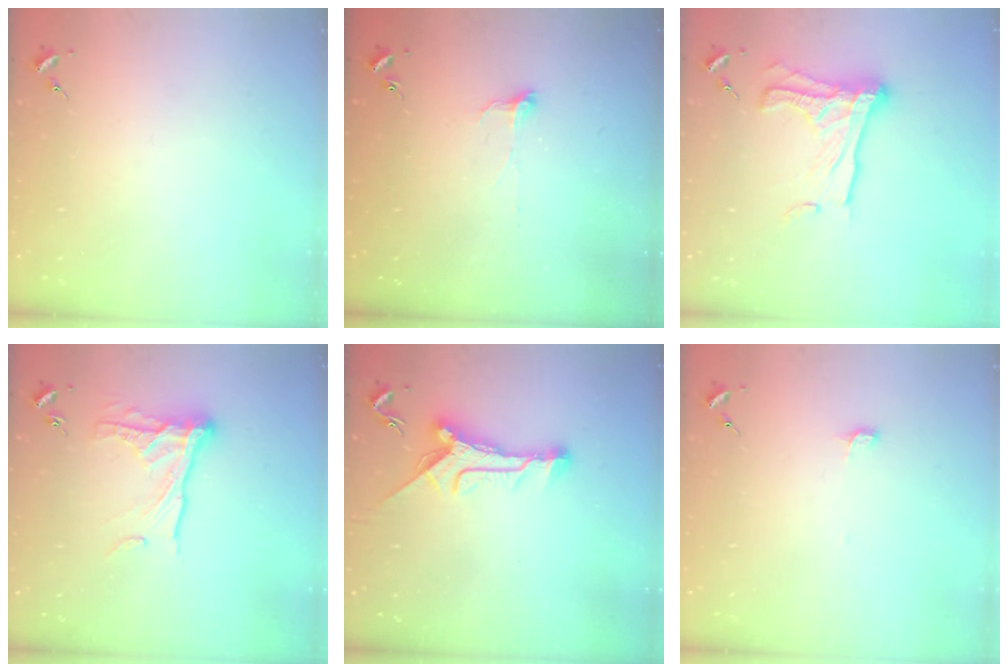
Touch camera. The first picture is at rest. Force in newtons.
{"total": 6.2, "press": 6.2, "slide": 0.5}
{"total": 17.8, "press": 17.8, "slide": 1.5}
{"total": 14.6, "press": 14.6, "slide": 1.1}
{"total": 10.7, "press": 10.6, "slide": 0.8}
{"total": 3.7, "press": 3.7, "slide": 0.4}